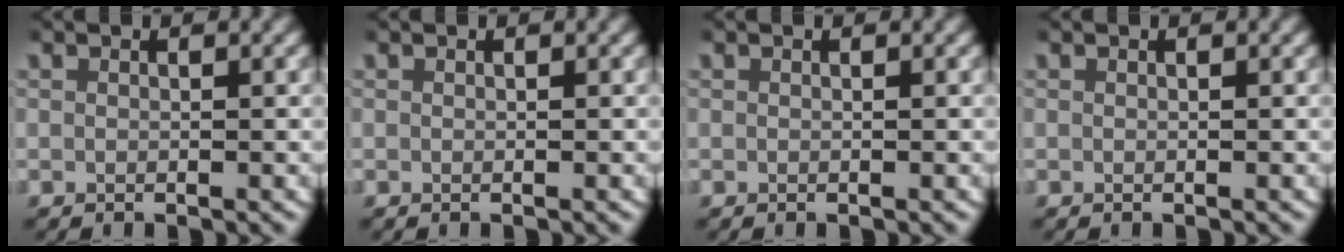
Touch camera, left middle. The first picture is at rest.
{"total": 0.0}
{"total": 0.0}
{"total": 0.0}